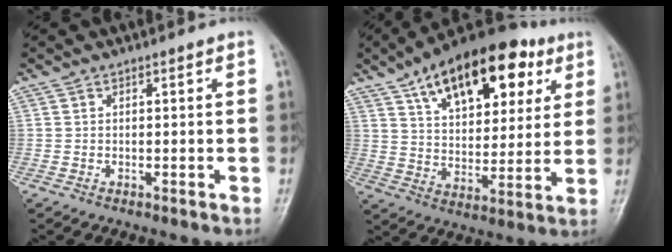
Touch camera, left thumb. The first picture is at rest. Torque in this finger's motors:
{"motor_torque": [2.14, 2.15, 1.71, -1.06, 0.23]}